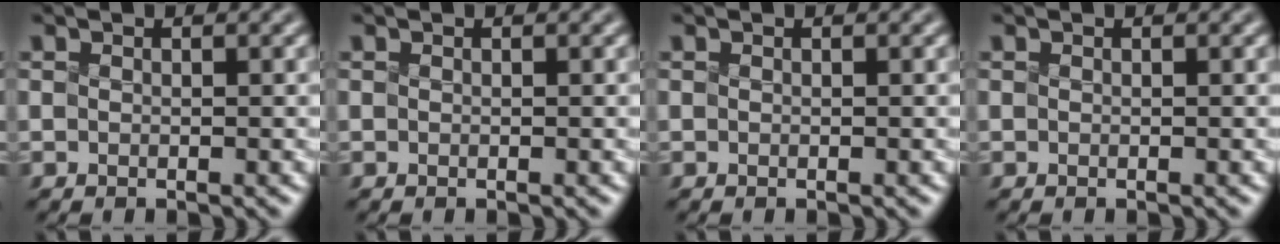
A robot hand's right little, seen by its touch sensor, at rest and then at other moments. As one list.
[{"total": 0.0}, {"total": 0.0}, {"total": 0.0}]